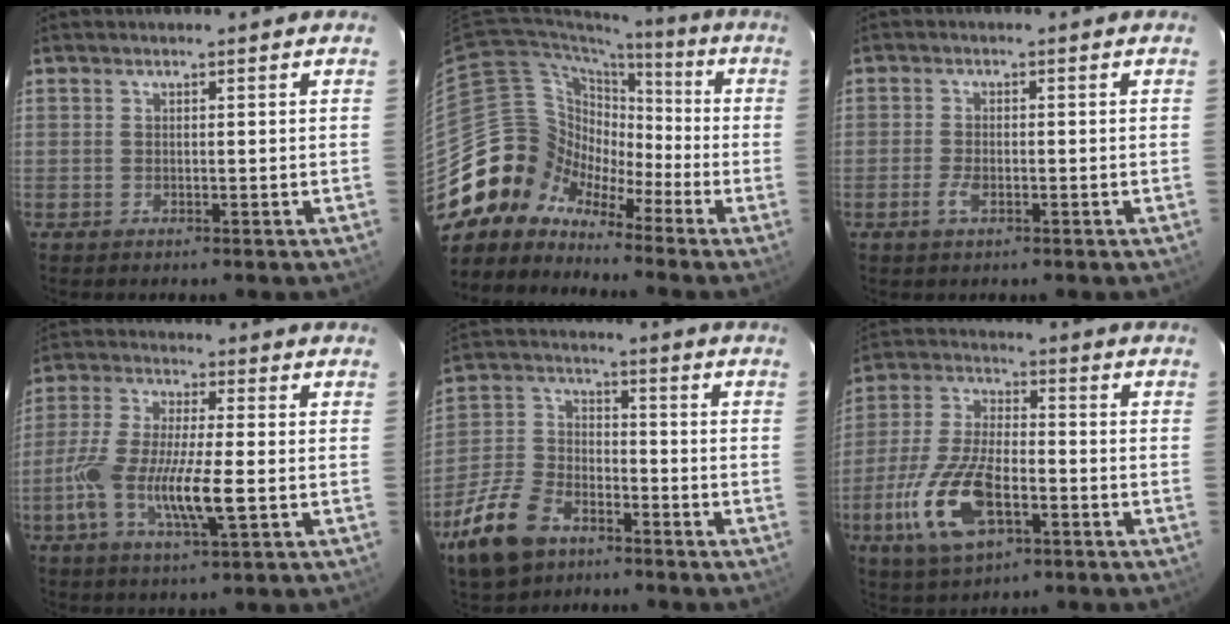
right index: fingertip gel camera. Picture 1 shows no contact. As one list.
[{"total": 11.9, "force": [-7.8, 9.0, 0.5], "torque": [-0.029, 0.051, -0.162]}, {"total": 2.7, "force": [-1.3, 1.4, 2.0], "torque": [-0.045, -0.003, -0.024]}, {"total": 13.0, "force": [-3.3, 2.6, 12.3], "torque": [-0.250, -0.012, -0.066]}, {"total": 14.4, "force": [-9.1, 8.0, 7.8], "torque": [-0.191, 0.002, -0.169]}, {"total": 15.7, "force": [-6.2, 7.0, 12.6], "torque": [-0.277, -0.014, -0.113]}]